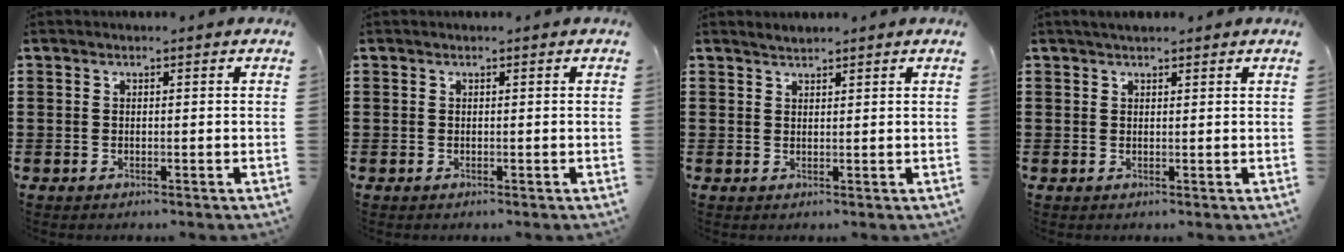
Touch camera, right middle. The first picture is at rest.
{"total": 0.0}
{"total": 1.2, "force": [1.1, 0.2, -0.1], "torque": [-0.001, 0.001, 0.022]}
{"total": 1.3, "force": [1.2, 0.4, 0.4], "torque": [-0.010, 0.003, 0.023]}